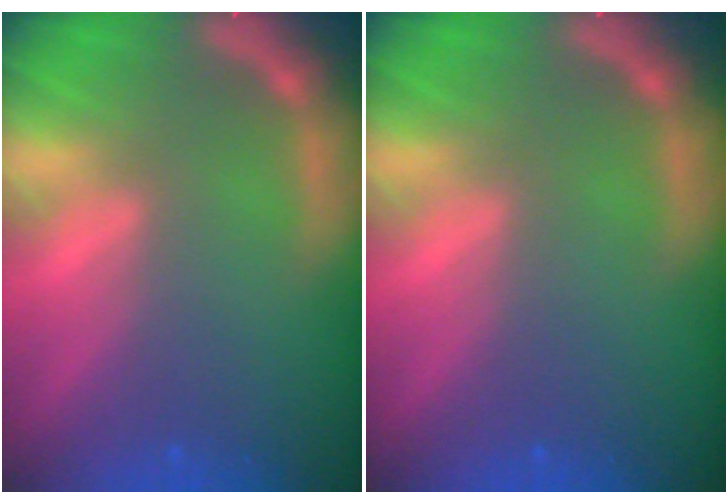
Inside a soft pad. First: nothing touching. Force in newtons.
{"total": 0.0}